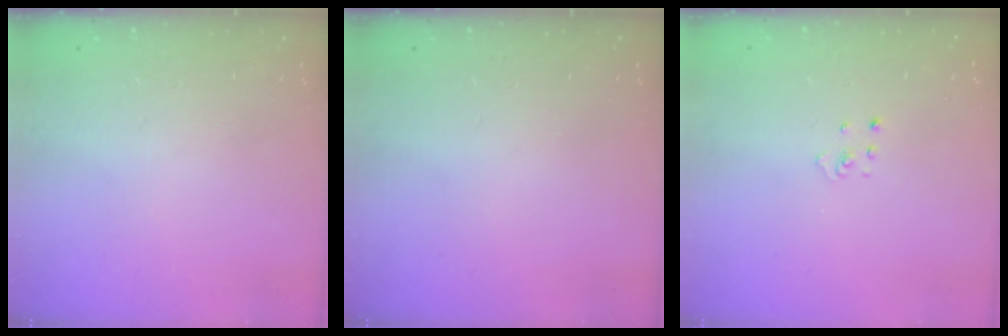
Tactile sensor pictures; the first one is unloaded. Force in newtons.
{"total": 0.0}
{"total": 1.9, "press": 1.9, "slide": 0.1}